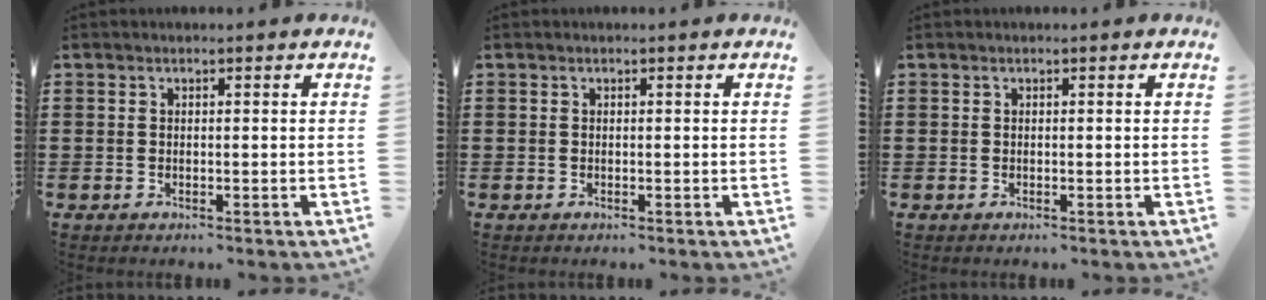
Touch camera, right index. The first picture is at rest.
{"total": 0.0}
{"total": 0.0}